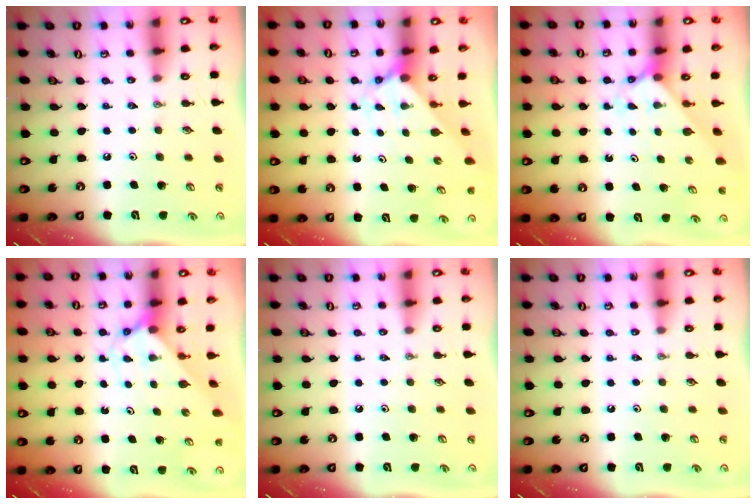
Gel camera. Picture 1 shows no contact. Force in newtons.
{"total": 2.0, "press": 2.0, "slide": 0.2}
{"total": 2.3, "press": 2.3, "slide": 0.2}
{"total": 2.3, "press": 2.3, "slide": 0.2}
{"total": 0.0}
{"total": 0.0}